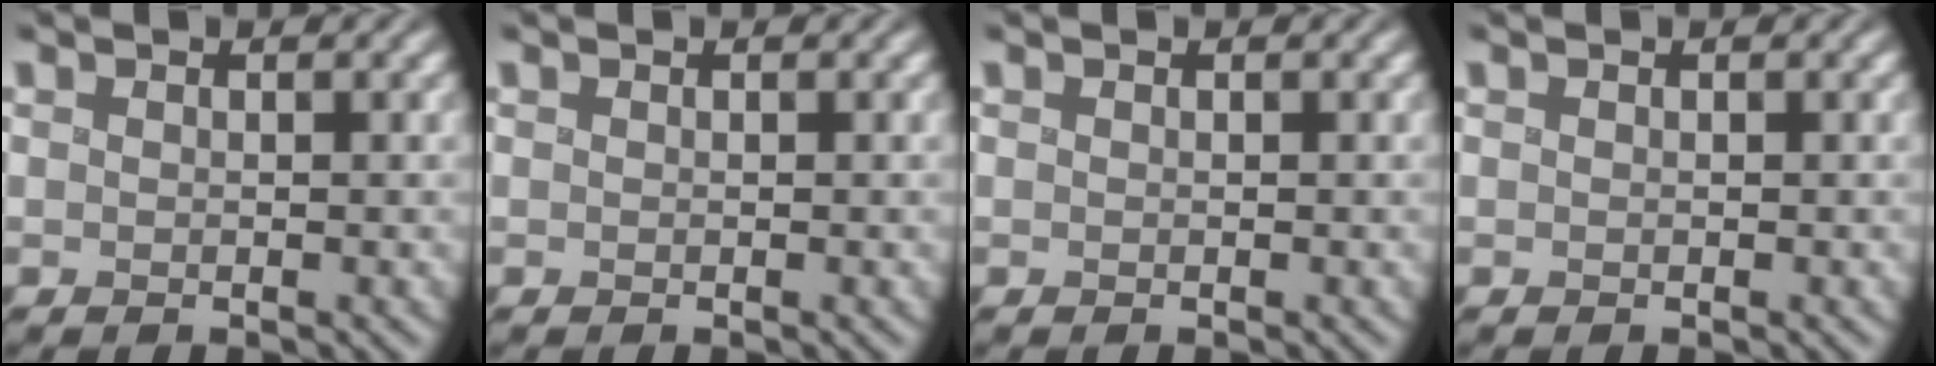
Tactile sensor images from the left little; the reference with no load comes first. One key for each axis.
{"total": 0.0}
{"total": 0.0}
{"total": 0.0}